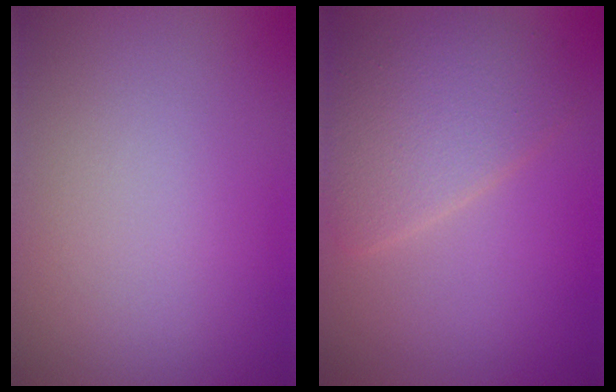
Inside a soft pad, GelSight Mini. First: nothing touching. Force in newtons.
{"total": 4.7, "press": 4.7, "slide": 0.2}